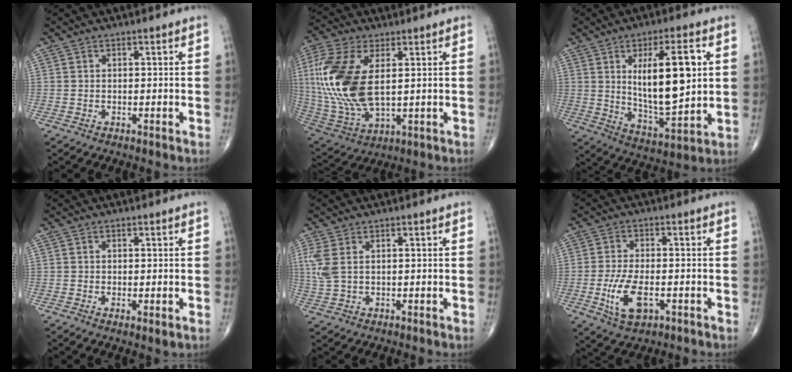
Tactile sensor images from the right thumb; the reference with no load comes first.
{"total": 19.9, "force": [2.9, 10.1, 16.9], "torque": [-0.386, -0.015, 0.062]}
{"total": 17.4, "force": [3.5, 6.0, 16.0], "torque": [-0.240, -0.022, 0.067]}
{"total": 1.9, "force": [-0.4, 0.6, 1.8], "torque": [-0.033, -0.007, -0.006]}
{"total": 4.2, "force": [1.2, 1.9, 3.6], "torque": [-0.107, 0.006, 0.033]}
{"total": 8.2, "force": [-2.5, 3.9, 6.8], "torque": [-0.138, 0.001, -0.041]}